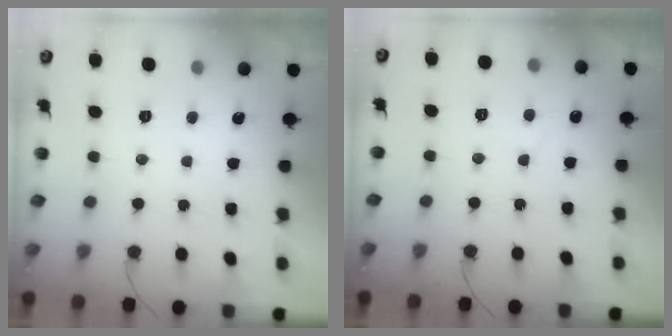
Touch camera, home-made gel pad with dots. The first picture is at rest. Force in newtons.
{"total": 2.8, "press": 2.8, "slide": 0.3}